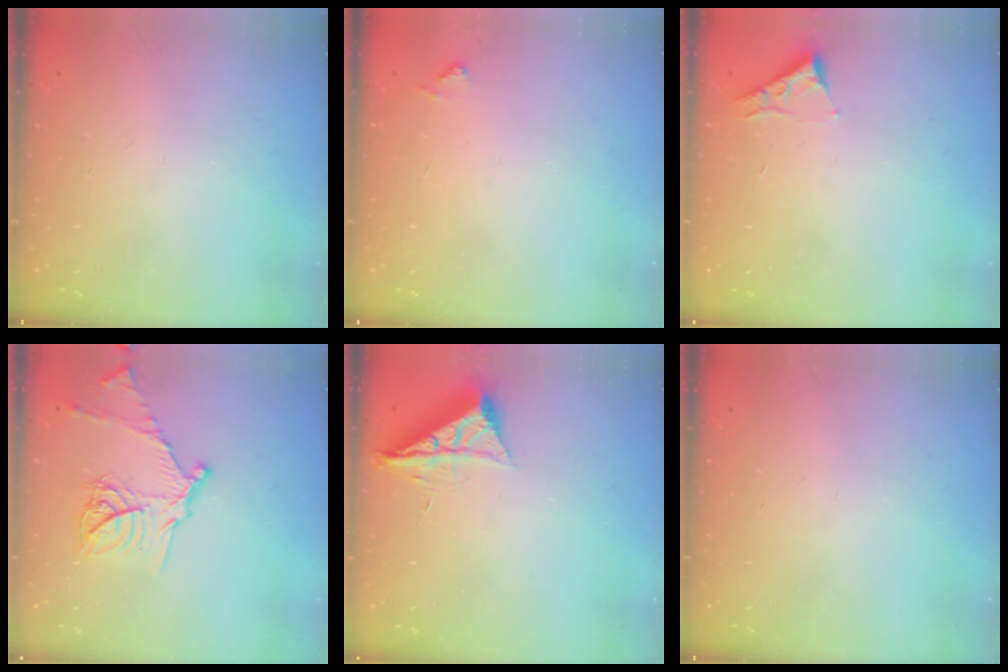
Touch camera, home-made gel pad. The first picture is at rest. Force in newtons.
{"total": 6.5, "press": 6.4, "slide": 0.4}
{"total": 3.3, "press": 3.3, "slide": 0.5}
{"total": 15.4, "press": 15.4, "slide": 1.1}
{"total": 7.4, "press": 7.4, "slide": 0.3}
{"total": 0.0}